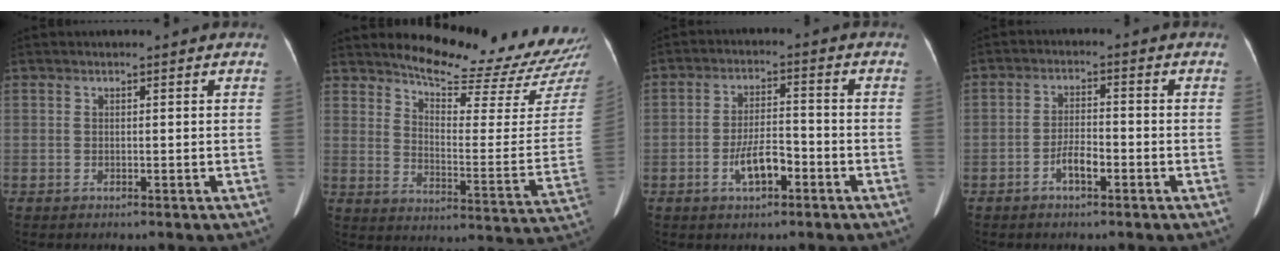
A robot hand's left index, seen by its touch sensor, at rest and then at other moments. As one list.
[{"total": 20.5, "force": [19.3, 1.3, 6.6], "torque": [-0.099, -0.106, 0.240]}, {"total": 5.6, "force": [-2.6, 2.1, 4.6], "torque": [-0.090, 0.008, -0.046]}, {"total": 3.7, "force": [-2.0, 1.1, 2.9], "torque": [-0.052, 0.008, -0.038]}]